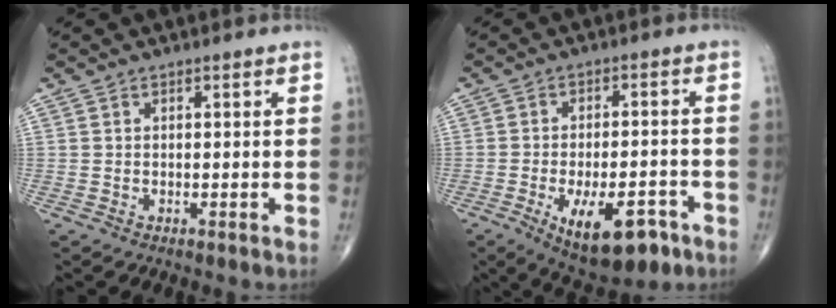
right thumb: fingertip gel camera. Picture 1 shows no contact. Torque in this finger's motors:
{"motor_torque": [-0.06, 0.50, -0.03, -0.39, 0.09]}